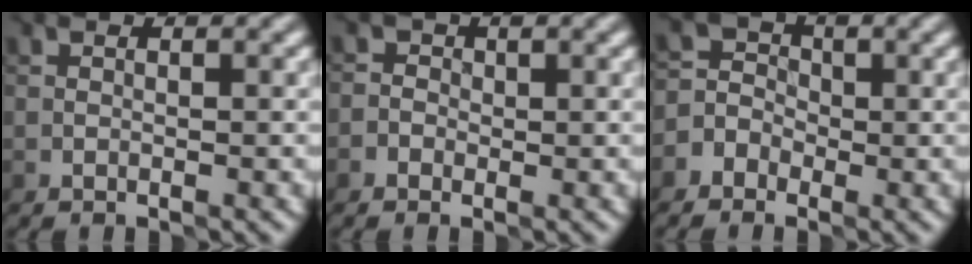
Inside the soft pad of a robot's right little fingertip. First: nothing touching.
{"total": 0.7, "force": [-0.3, 0.6, -0.4], "torque": [0.014, 0.003, -0.008]}
{"total": 2.0, "force": [-1.2, 1.6, -0.3], "torque": [0.014, 0.005, -0.028]}